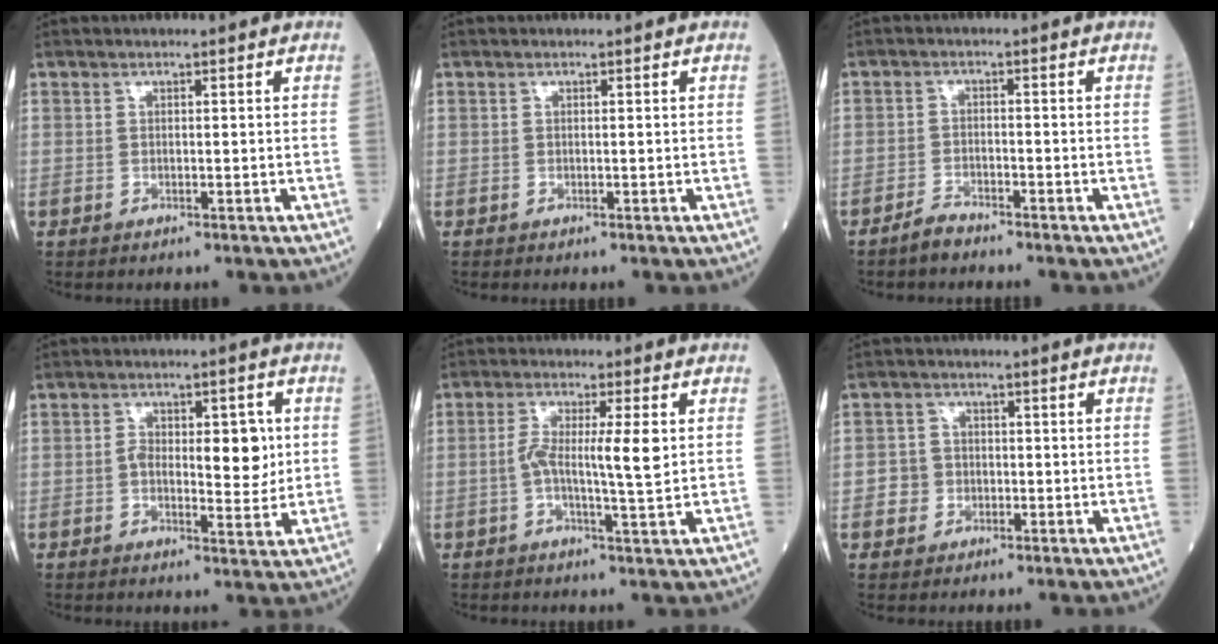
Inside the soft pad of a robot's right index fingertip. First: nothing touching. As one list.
[{"total": 0.0}, {"total": 2.4, "force": [-2.2, 0.4, 0.7], "torque": [-0.016, -0.003, -0.042]}, {"total": 8.2, "force": [0.8, 3.6, 7.3], "torque": [-0.102, 0.006, 0.013]}, {"total": 6.5, "force": [0.3, 0.4, 6.5], "torque": [-0.117, 0.005, 0.001]}, {"total": 3.1, "force": [-0.8, 2.9, 0.7], "torque": [-0.009, 0.009, -0.014]}]